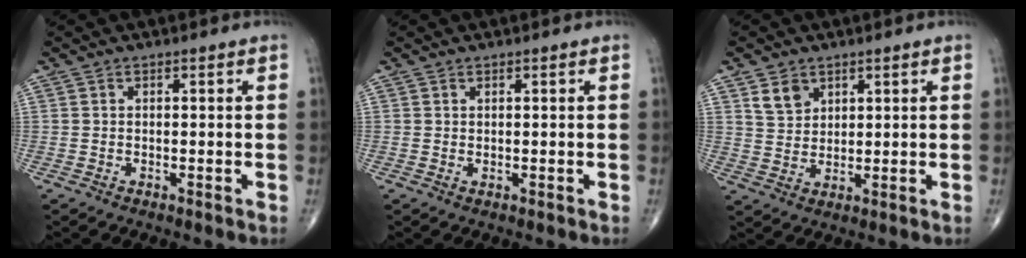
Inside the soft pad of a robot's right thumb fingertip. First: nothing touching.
{"total": 0.0}
{"total": 4.6, "force": [2.7, 3.3, 1.8], "torque": [-0.017, -0.020, 0.057]}